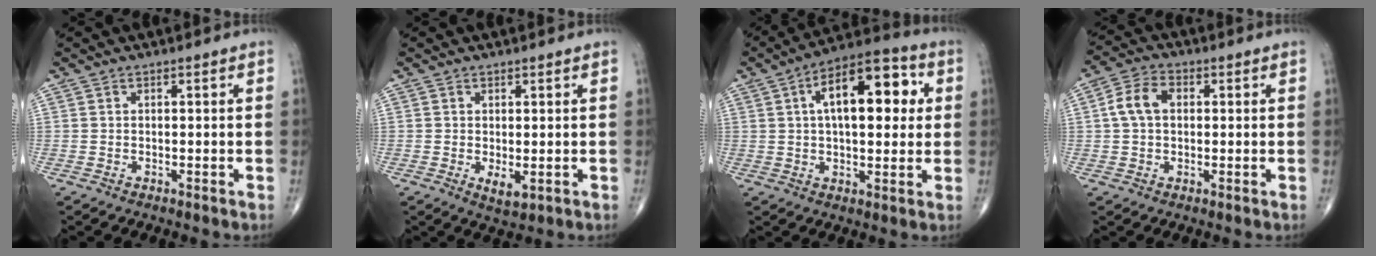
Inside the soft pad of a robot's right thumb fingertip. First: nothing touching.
{"total": 2.7, "force": [-0.4, 1.3, 2.4], "torque": [-0.038, -0.009, -0.001]}
{"total": 16.7, "force": [3.9, 7.9, 14.1], "torque": [-0.185, 0.020, 0.052]}
{"total": 7.7, "force": [1.0, 5.0, 5.7], "torque": [-0.115, 0.025, 0.013]}